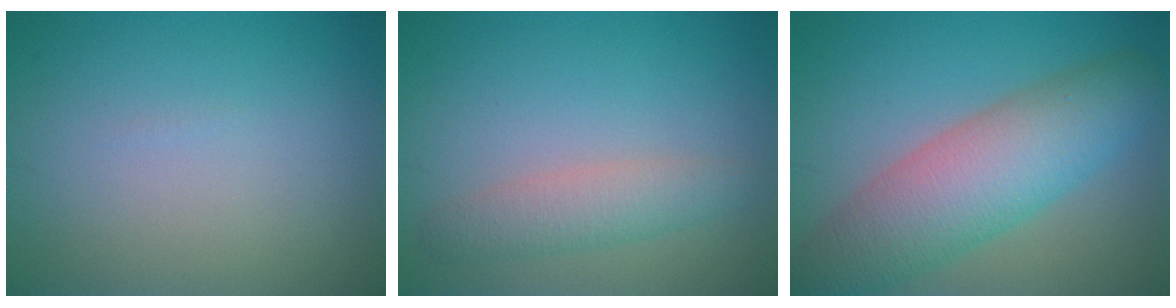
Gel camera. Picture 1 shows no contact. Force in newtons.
{"total": 2.8, "press": 2.8, "slide": 0.1}
{"total": 8.3, "press": 8.3, "slide": 0.2}